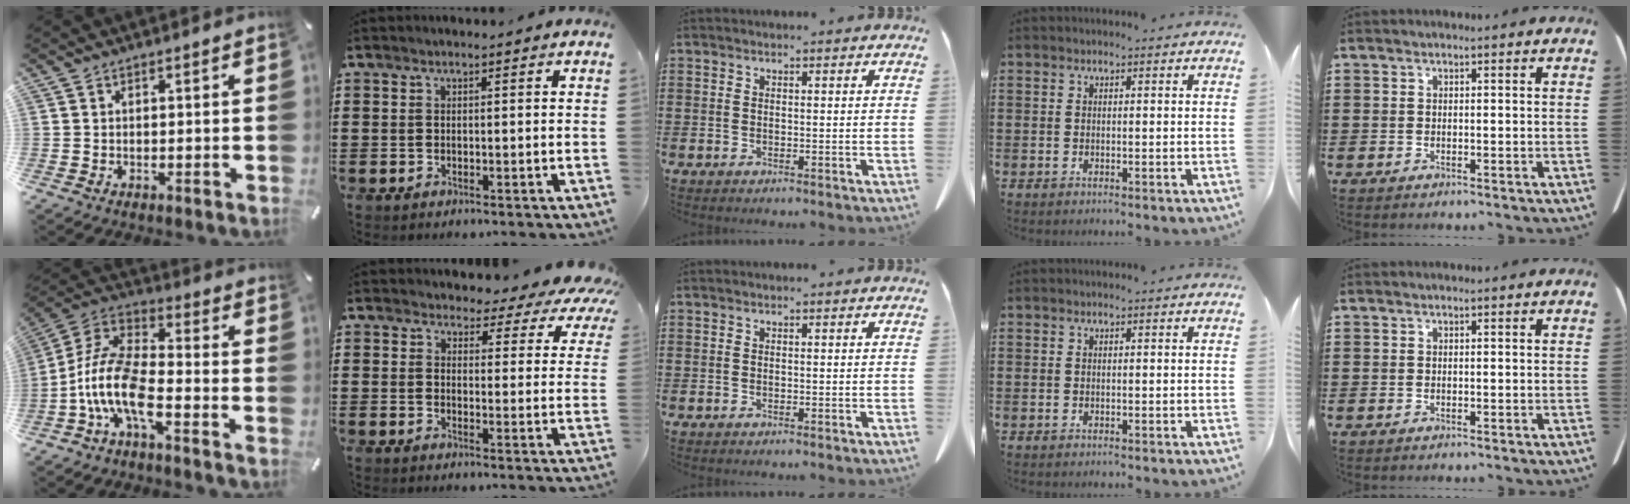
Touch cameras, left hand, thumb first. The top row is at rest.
{"thumb": {"total": 13.8, "force": [-6.5, 5.9, 10.7], "torque": [-0.234, -0.002, -0.122]}, "index": {"total": 3.3, "force": [3.1, 1.0, 0.7], "torque": [-0.026, -0.021, 0.050]}}